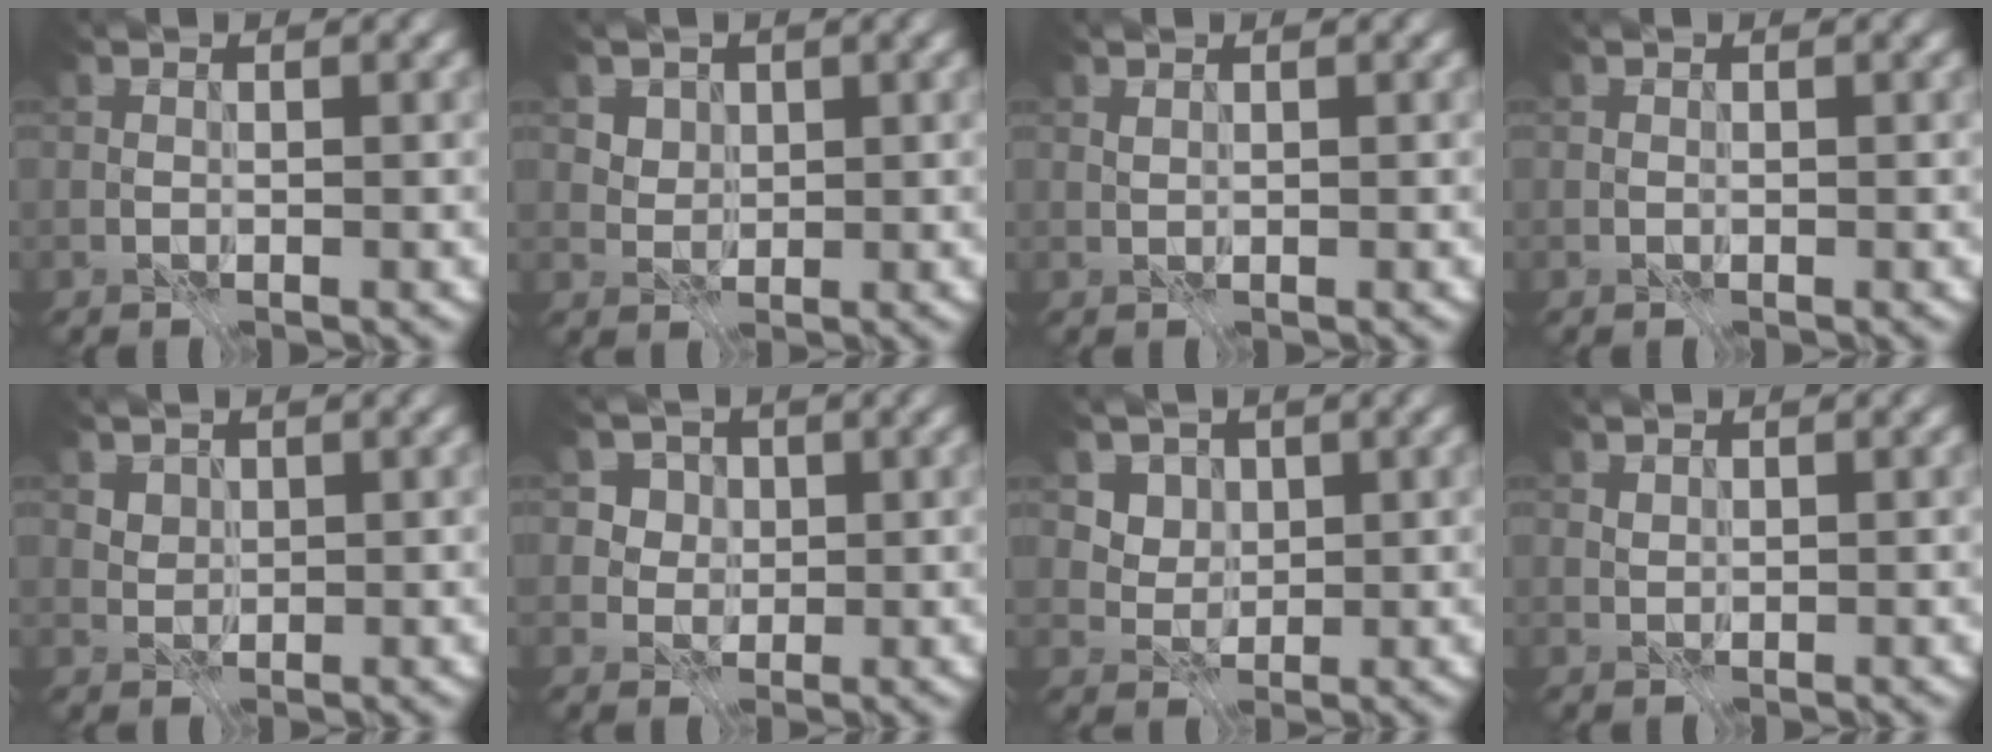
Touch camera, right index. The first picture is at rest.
{"total": 4.4, "force": [2.8, 3.0, 1.7], "torque": [-0.038, 0.004, 0.041]}
{"total": 0.6, "force": [0.5, 0.1, 0.1], "torque": [-0.004, 0.000, 0.010]}
{"total": 0.0}
{"total": 3.4, "force": [2.3, 2.1, 1.2], "torque": [-0.031, 0.007, 0.038]}
{"total": 4.3, "force": [2.3, 3.4, 1.3], "torque": [-0.006, 0.011, 0.021]}
{"total": 5.9, "force": [3.4, 4.3, 2.2], "torque": [-0.041, -0.003, 0.054]}
{"total": 0.8, "force": [0.8, 0.3, 0.0], "torque": [-0.002, -0.001, 0.012]}